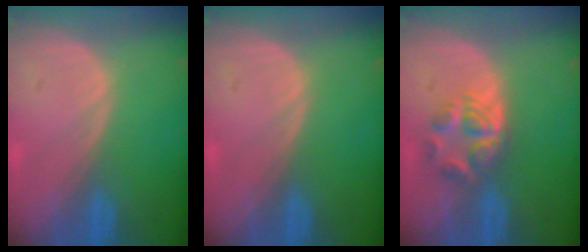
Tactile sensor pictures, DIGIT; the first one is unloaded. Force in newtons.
{"total": 0.0}
{"total": 6.0, "press": 5.0, "slide": 3.3}